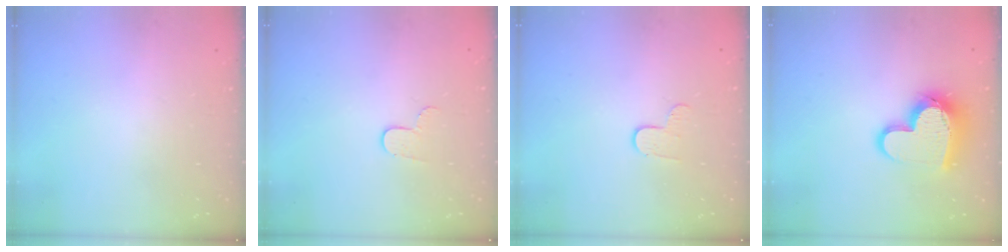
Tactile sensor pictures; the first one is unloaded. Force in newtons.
{"total": 4.6, "press": 4.6, "slide": 0.4}
{"total": 4.0, "press": 4.0, "slide": 0.3}
{"total": 15.5, "press": 15.4, "slide": 1.6}